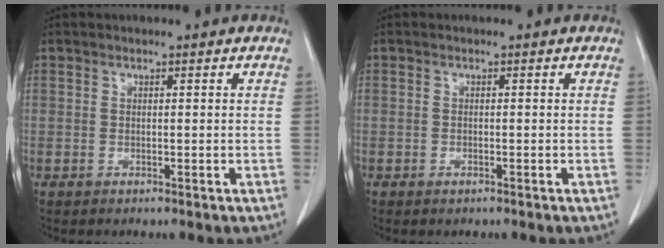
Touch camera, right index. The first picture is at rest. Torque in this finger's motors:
{"motor_torque": [0.10, -0.02, 0.00, 0.00]}